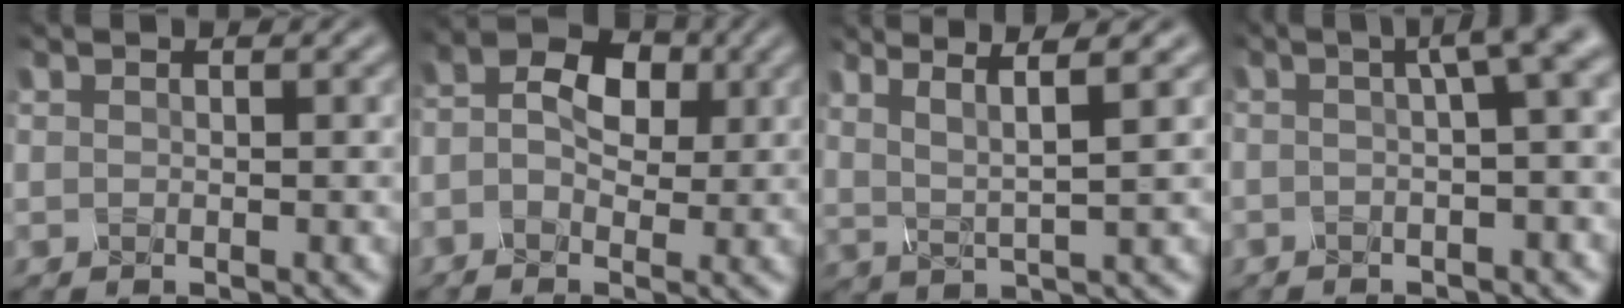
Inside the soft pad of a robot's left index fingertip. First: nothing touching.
{"total": 3.1, "force": [-1.1, 2.1, 2.0], "torque": [-0.041, 0.003, -0.011]}
{"total": 3.0, "force": [1.7, -0.2, 2.5], "torque": [-0.067, 0.001, 0.053]}
{"total": 5.2, "force": [-0.6, 1.2, 5.0], "torque": [-0.025, 0.022, 0.001]}